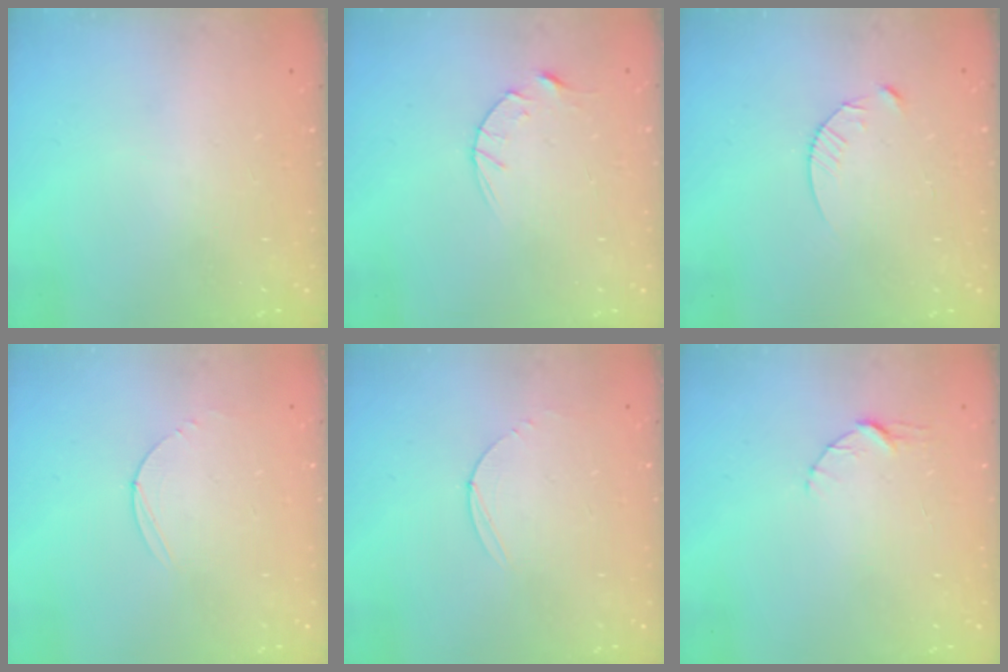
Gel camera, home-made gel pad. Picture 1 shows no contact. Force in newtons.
{"total": 4.5, "press": 4.5, "slide": 0.3}
{"total": 4.7, "press": 4.7, "slide": 0.6}
{"total": 2.8, "press": 2.8, "slide": 0.3}
{"total": 2.8, "press": 2.8, "slide": 0.3}
{"total": 3.8, "press": 3.8, "slide": 0.4}